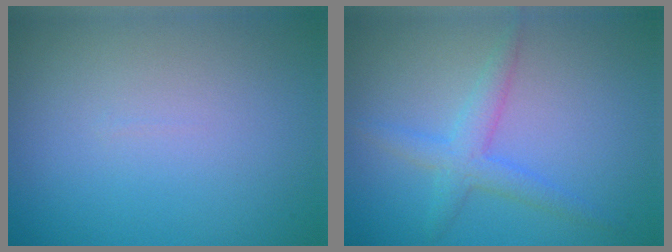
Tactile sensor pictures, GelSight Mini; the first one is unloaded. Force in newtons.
{"total": 2.7, "press": 2.7, "slide": 0.0}